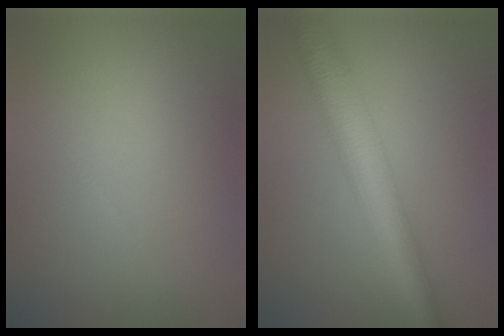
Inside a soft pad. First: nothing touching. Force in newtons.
{"total": 6.7, "press": 6.7, "slide": 0.3}